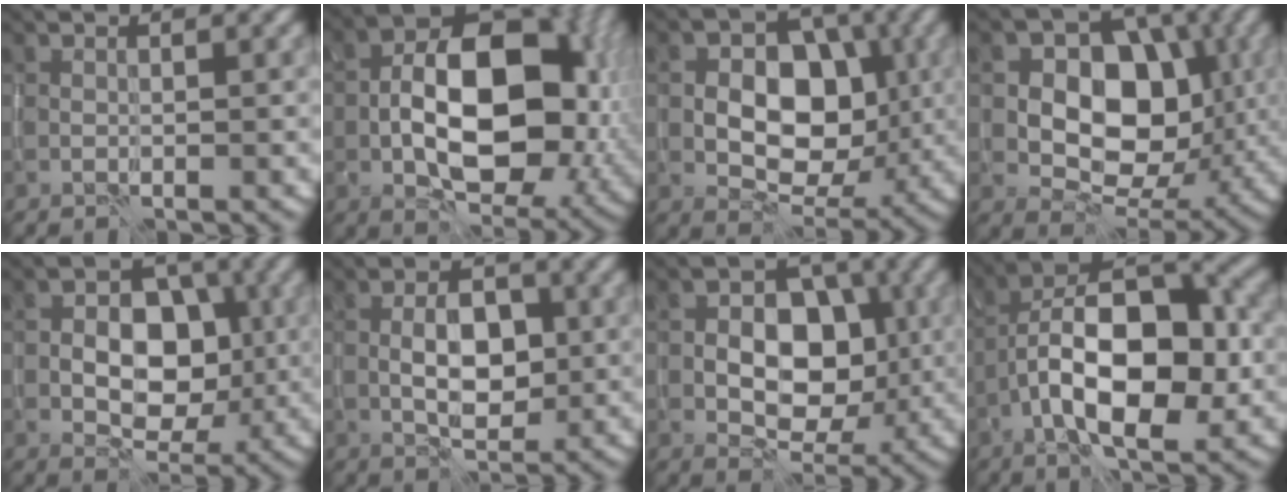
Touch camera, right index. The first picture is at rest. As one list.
[{"total": 12.8, "force": [-1.4, 7.5, 10.2], "torque": [-0.150, 0.011, -0.028]}, {"total": 8.8, "force": [0.3, 6.2, 6.1], "torque": [-0.072, 0.008, -0.003]}, {"total": 9.5, "force": [0.8, 7.0, 6.3], "torque": [-0.086, 0.006, 0.005]}, {"total": 7.1, "force": [-0.6, 4.8, 5.2], "torque": [-0.062, 0.013, -0.017]}, {"total": 4.5, "force": [-0.4, 2.4, 3.8], "torque": [-0.066, 0.003, -0.008]}, {"total": 8.0, "force": [-0.3, 5.6, 5.7], "torque": [-0.065, 0.010, -0.012]}, {"total": 12.0, "force": [-2.4, 5.4, 10.5], "torque": [-0.168, 0.016, -0.044]}]